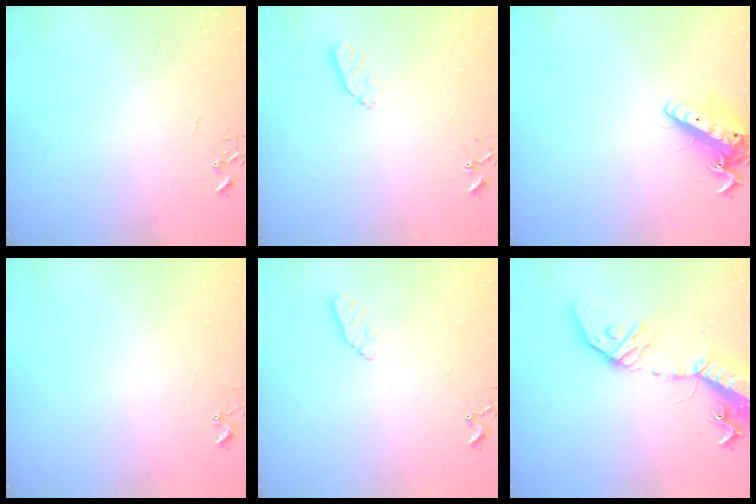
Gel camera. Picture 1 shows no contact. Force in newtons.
{"total": 5.5, "press": 5.4, "slide": 1.1}
{"total": 13.5, "press": 13.3, "slide": 2.3}
{"total": 3.7, "press": 3.7, "slide": 0.2}
{"total": 7.2, "press": 7.1, "slide": 0.8}
{"total": 20.5, "press": 20.0, "slide": 4.4}